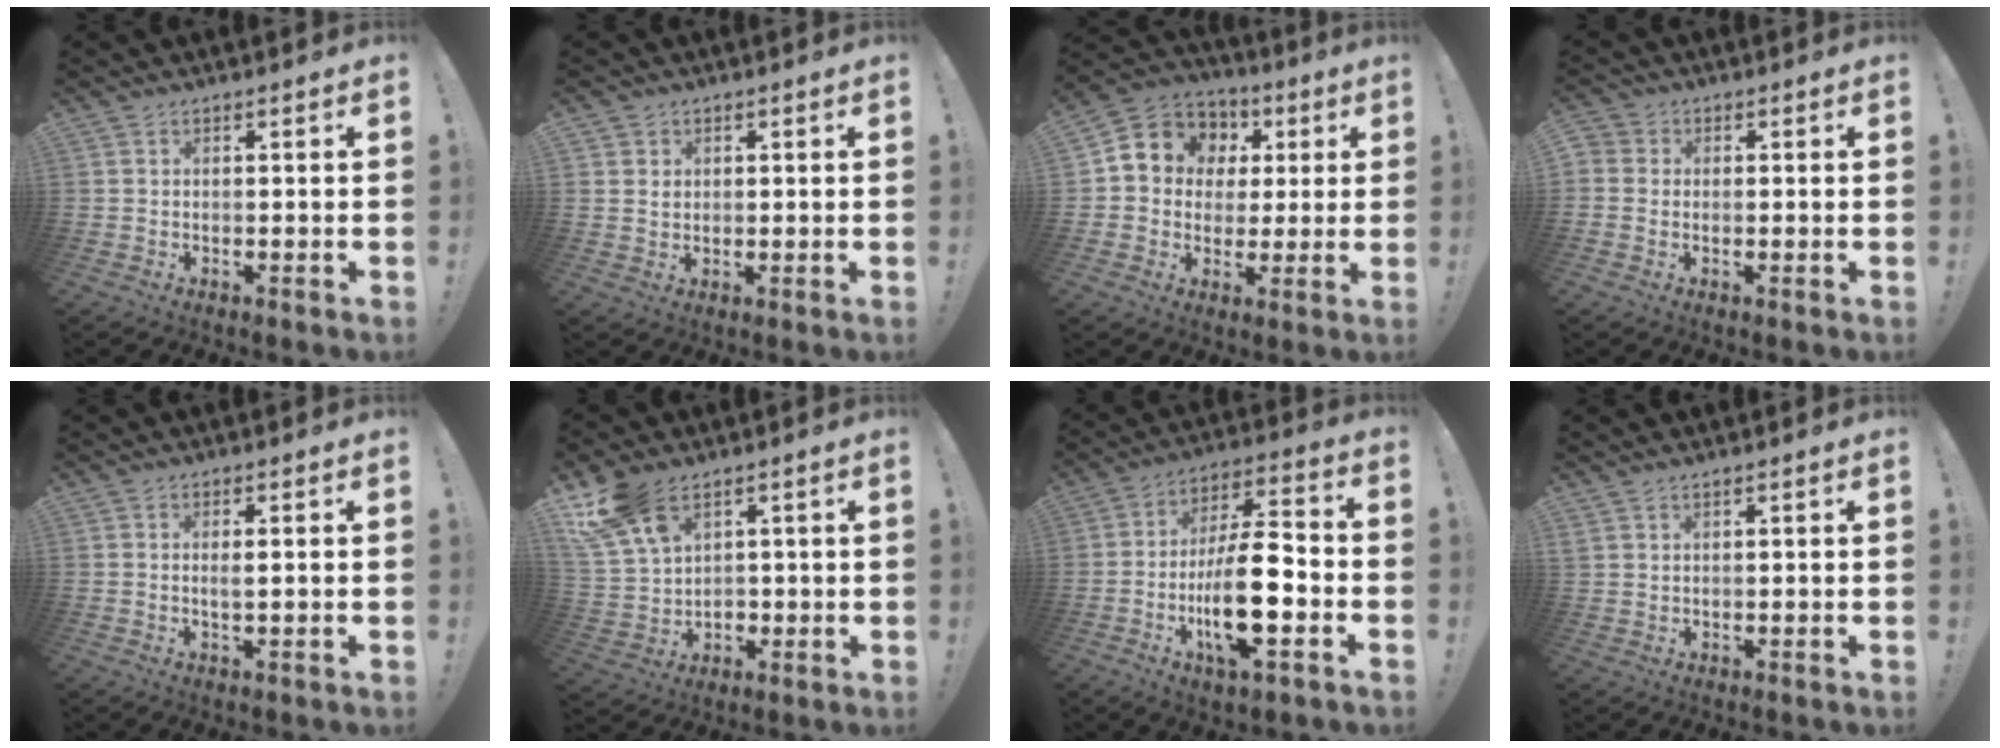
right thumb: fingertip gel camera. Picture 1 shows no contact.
{"total": 2.6, "force": [1.4, 2.2, 0.1], "torque": [0.003, -0.006, 0.025]}
{"total": 9.6, "force": [2.5, 8.8, 2.9], "torque": [-0.045, -0.011, 0.055]}
{"total": 2.2, "force": [-0.2, 2.1, 0.8], "torque": [-0.010, 0.004, -0.003]}
{"total": 1.8, "force": [0.4, 0.2, 1.8], "torque": [-0.020, -0.008, 0.004]}
{"total": 14.4, "force": [7.3, 9.5, 8.0], "torque": [-0.171, -0.029, 0.143]}
{"total": 17.6, "force": [-4.6, 6.1, 15.8], "torque": [-0.285, 0.016, -0.077]}
{"total": 1.9, "force": [1.6, 0.8, 0.6], "torque": [-0.010, -0.004, 0.031]}